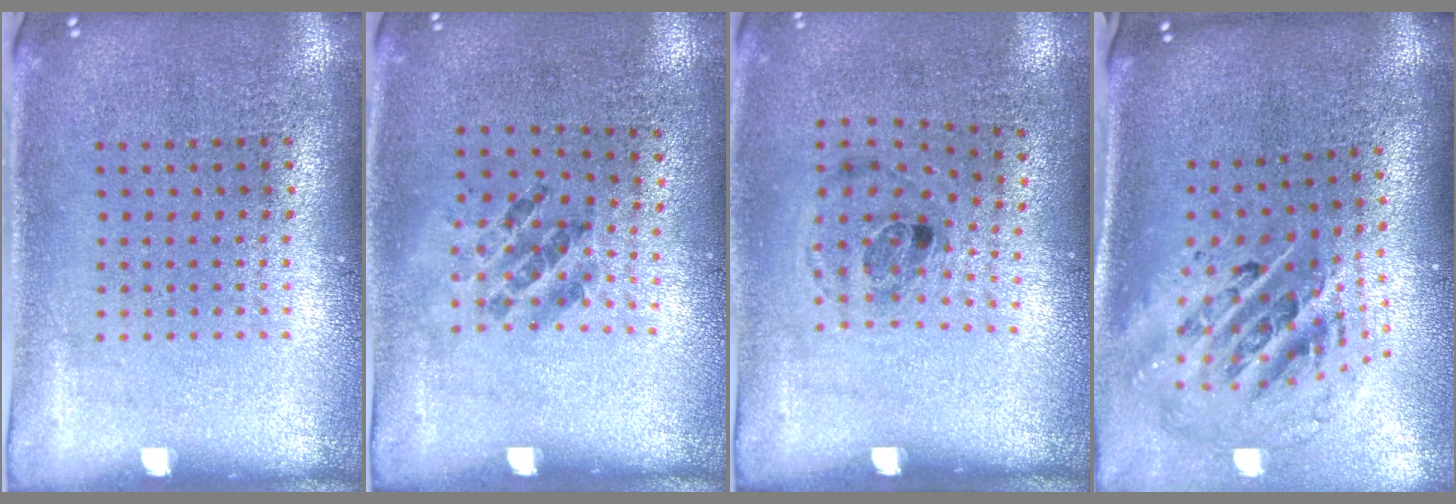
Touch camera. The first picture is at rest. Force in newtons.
{"total": 1.2, "press": 0.7, "slide": 0.9}
{"total": 1.2, "press": 0.8, "slide": 0.9}
{"total": 2.8, "press": 1.9, "slide": 2.1}